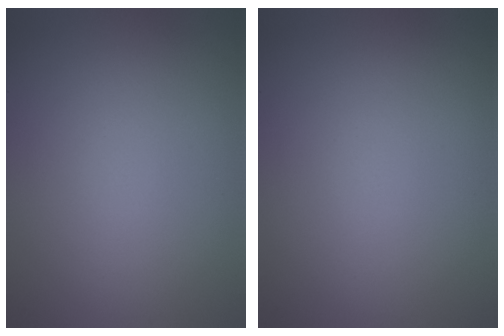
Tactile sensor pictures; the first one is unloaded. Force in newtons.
{"total": 0.0}